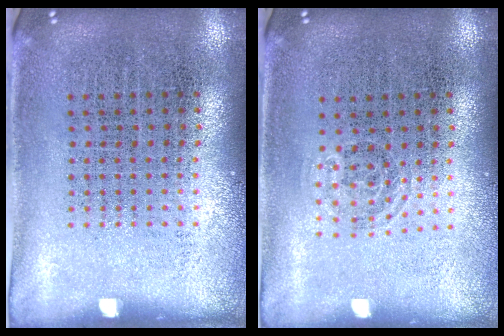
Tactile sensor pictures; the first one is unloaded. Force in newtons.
{"total": 0.7, "press": 0.5, "slide": 0.5}